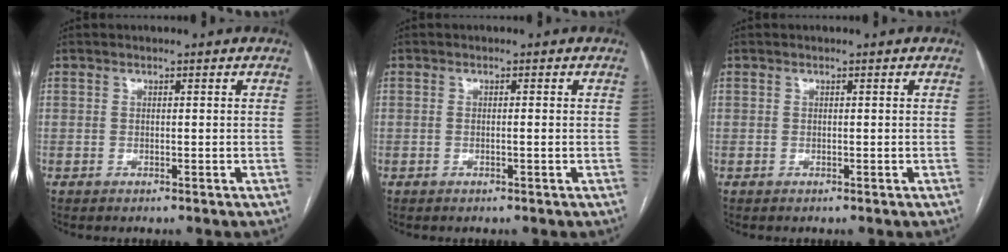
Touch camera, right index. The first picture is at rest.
{"total": 0.7, "force": [-0.2, 0.0, 0.6], "torque": [-0.012, 0.001, -0.002]}
{"total": 0.0}